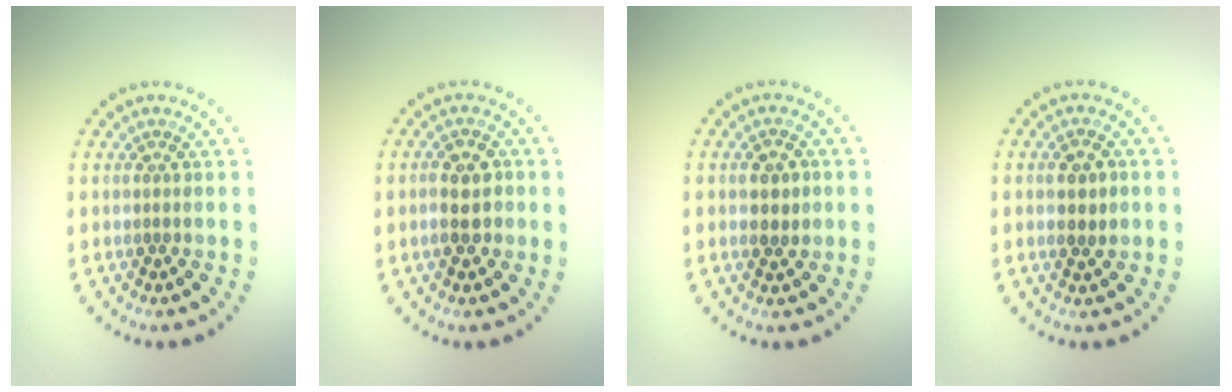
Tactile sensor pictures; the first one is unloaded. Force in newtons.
{"total": 3.0, "press": 2.9, "slide": 0.6}
{"total": 1.5, "press": 1.5, "slide": 0.1}
{"total": 2.1, "press": 2.1, "slide": 0.2}